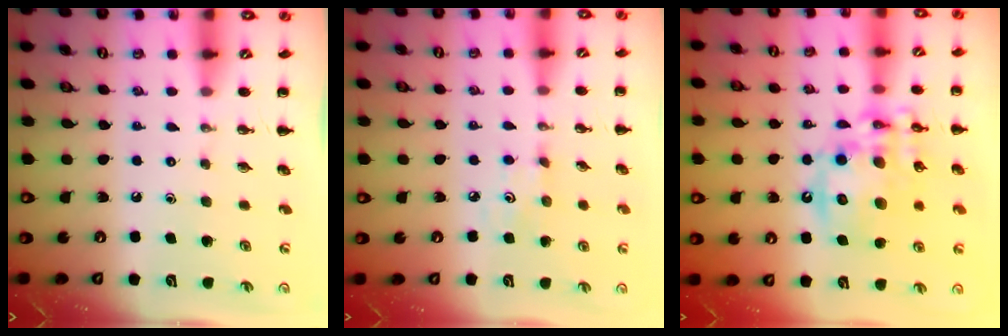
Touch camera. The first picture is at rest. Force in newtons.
{"total": 3.8, "press": 3.7, "slide": 1.0}
{"total": 17.0, "press": 16.6, "slide": 3.6}